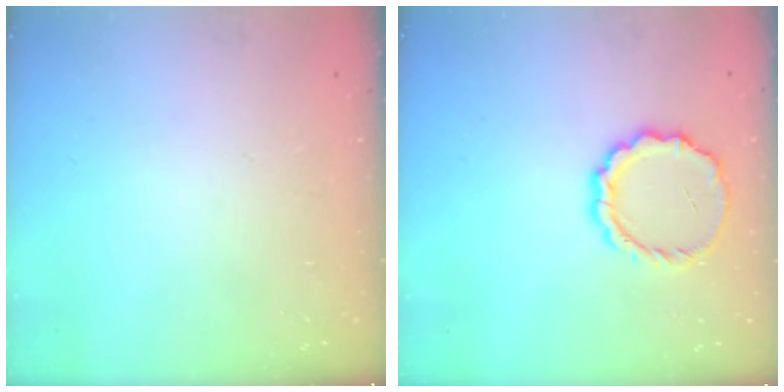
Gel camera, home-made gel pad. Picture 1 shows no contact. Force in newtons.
{"total": 9.6, "press": 9.3, "slide": 2.1}